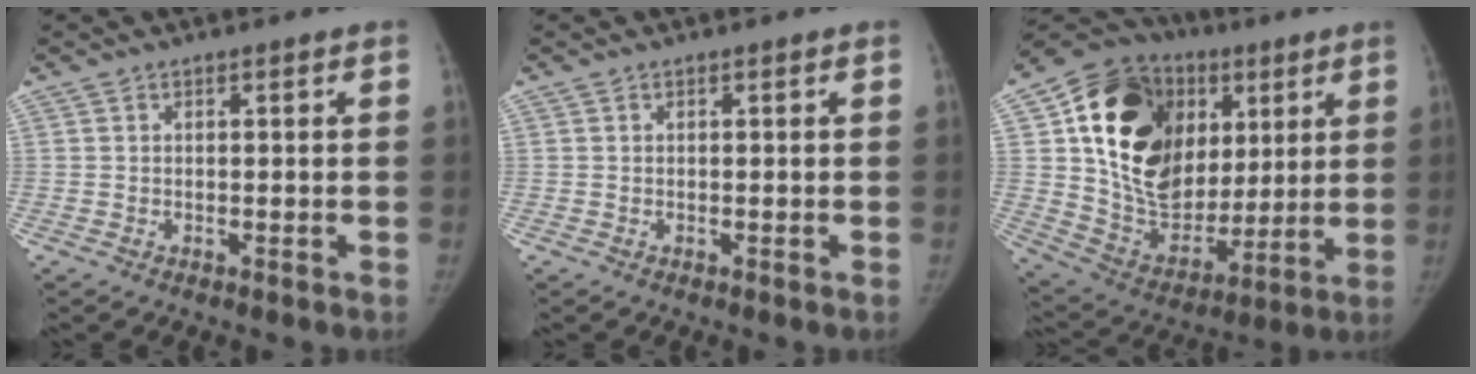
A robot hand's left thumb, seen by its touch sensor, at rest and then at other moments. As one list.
[{"total": 0.0}, {"total": 29.0, "force": [8.0, 20.2, 19.2], "torque": [-0.305, 0.005, 0.144]}]